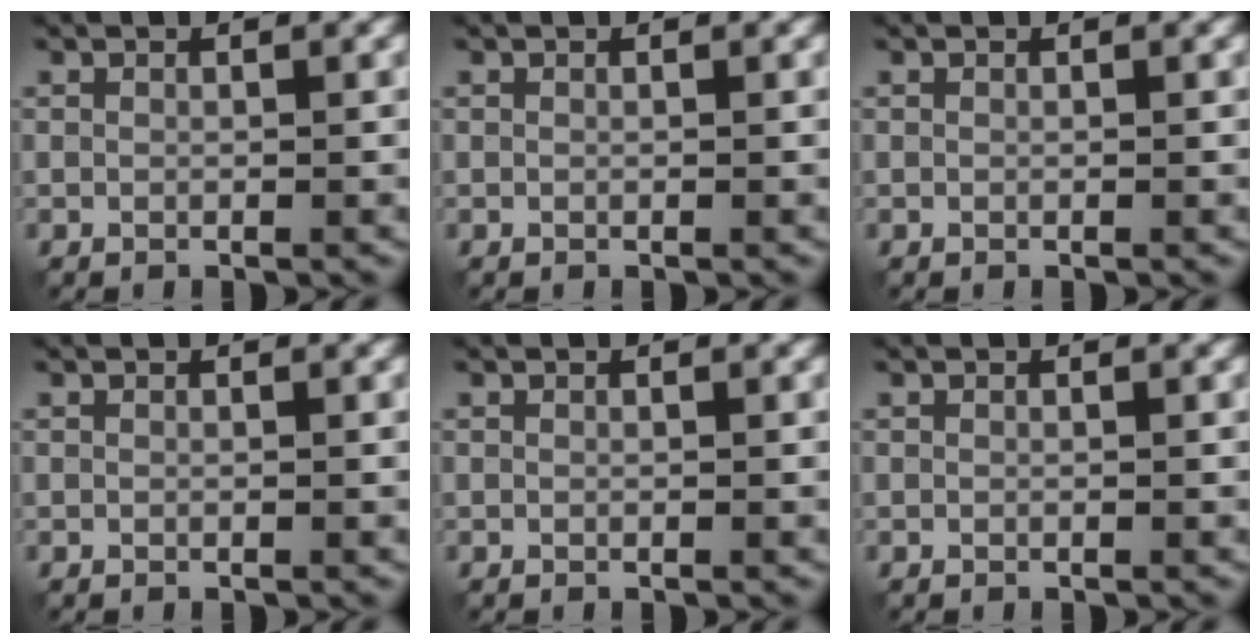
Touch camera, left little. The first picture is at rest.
{"total": 0.0}
{"total": 0.0}
{"total": 0.0}
{"total": 0.0}
{"total": 0.0}